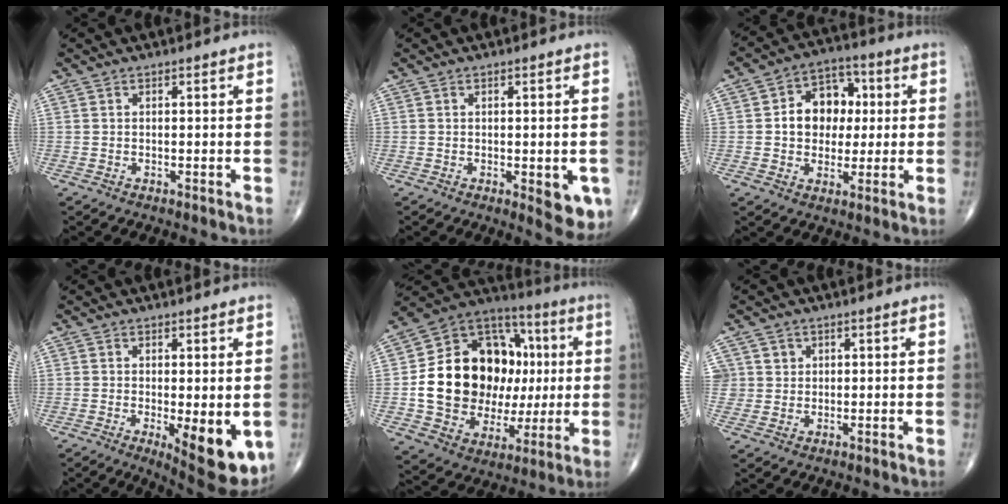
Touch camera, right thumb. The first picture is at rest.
{"total": 6.5, "force": [-1.8, 2.6, 5.7], "torque": [-0.052, -0.010, -0.016]}
{"total": 11.2, "force": [1.1, 8.8, 7.0], "torque": [-0.057, 0.019, 0.012]}
{"total": 10.9, "force": [-2.7, 3.7, 9.9], "torque": [-0.122, -0.023, -0.027]}
{"total": 27.2, "force": [1.5, 19.2, 19.2], "torque": [-0.291, 0.026, 0.040]}
{"total": 3.2, "force": [1.2, 3.0, -0.1], "torque": [0.029, -0.003, 0.016]}